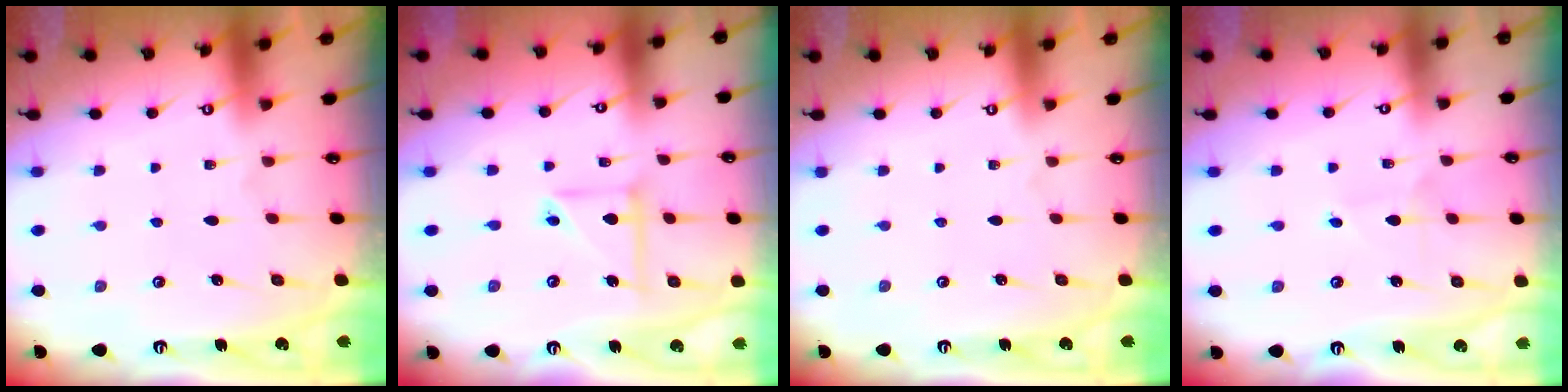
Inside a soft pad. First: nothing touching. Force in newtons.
{"total": 7.9, "press": 7.9, "slide": 0.7}
{"total": 0.0}
{"total": 3.2, "press": 3.1, "slide": 0.3}